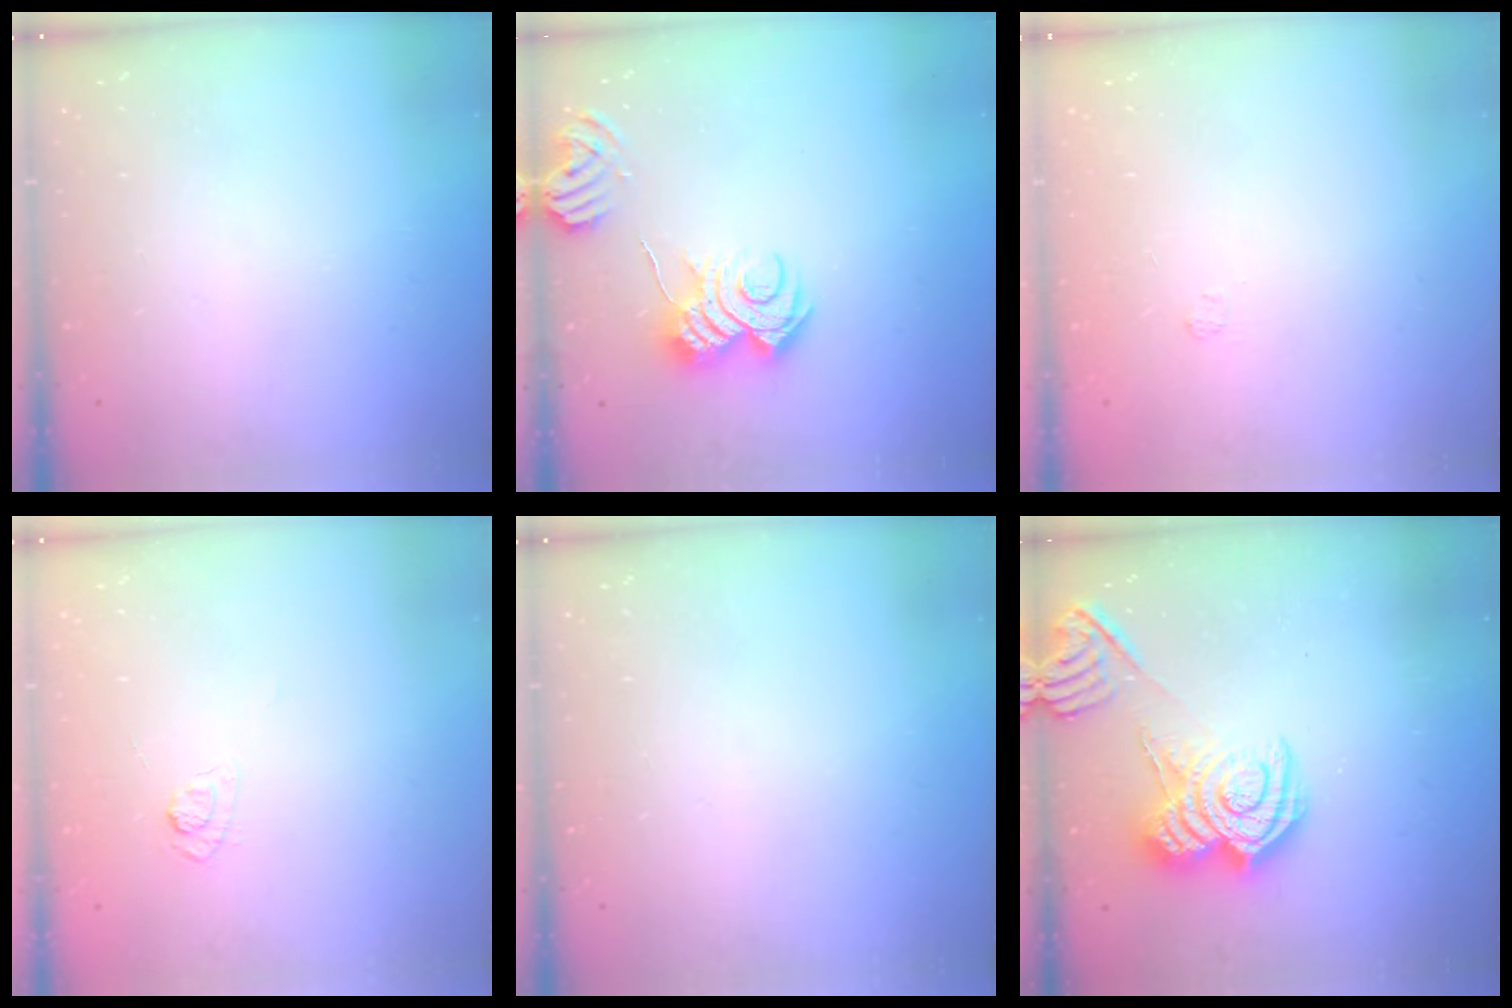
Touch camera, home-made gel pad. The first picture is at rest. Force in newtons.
{"total": 9.0, "press": 9.0, "slide": 1.0}
{"total": 1.7, "press": 1.2, "slide": 1.1}
{"total": 4.0, "press": 3.7, "slide": 1.5}
{"total": 0.0}
{"total": 12.7, "press": 12.6, "slide": 0.7}